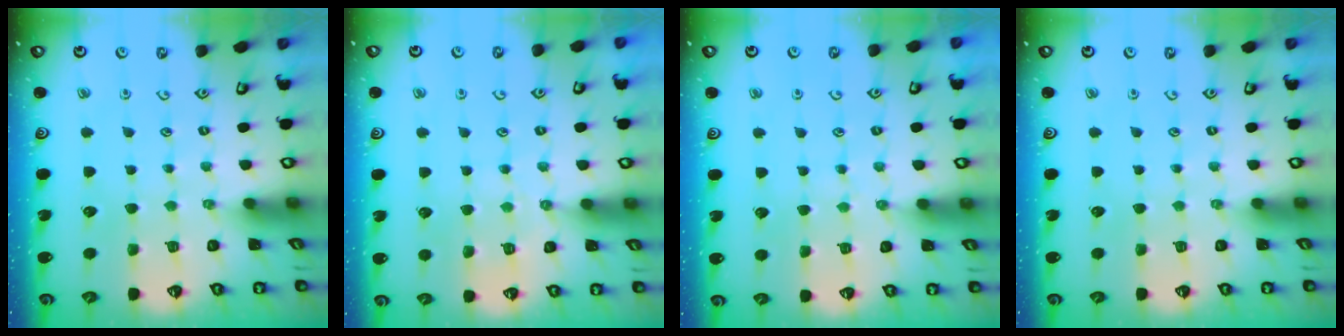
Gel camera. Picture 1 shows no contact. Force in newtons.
{"total": 4.6, "press": 4.6, "slide": 0.6}
{"total": 4.3, "press": 4.3, "slide": 0.3}
{"total": 0.0}